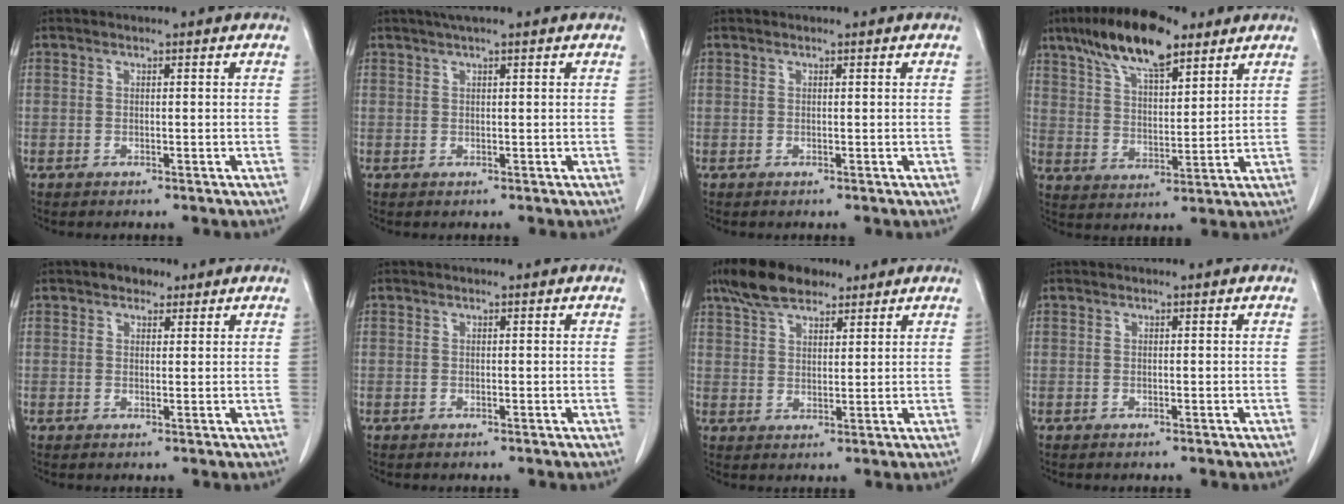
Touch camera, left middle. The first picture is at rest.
{"total": 2.5, "force": [1.8, 0.0, 1.7], "torque": [-0.030, 0.014, 0.032]}
{"total": 0.0}
{"total": 13.5, "force": [9.2, 4.1, 9.0], "torque": [-0.160, 0.015, 0.162]}
{"total": 2.4, "force": [1.7, 1.5, 1.1], "torque": [-0.017, 0.008, 0.023]}
{"total": 0.0}
{"total": 8.0, "force": [6.0, 3.4, 4.1], "torque": [-0.080, 0.020, 0.111]}
{"total": 0.0}